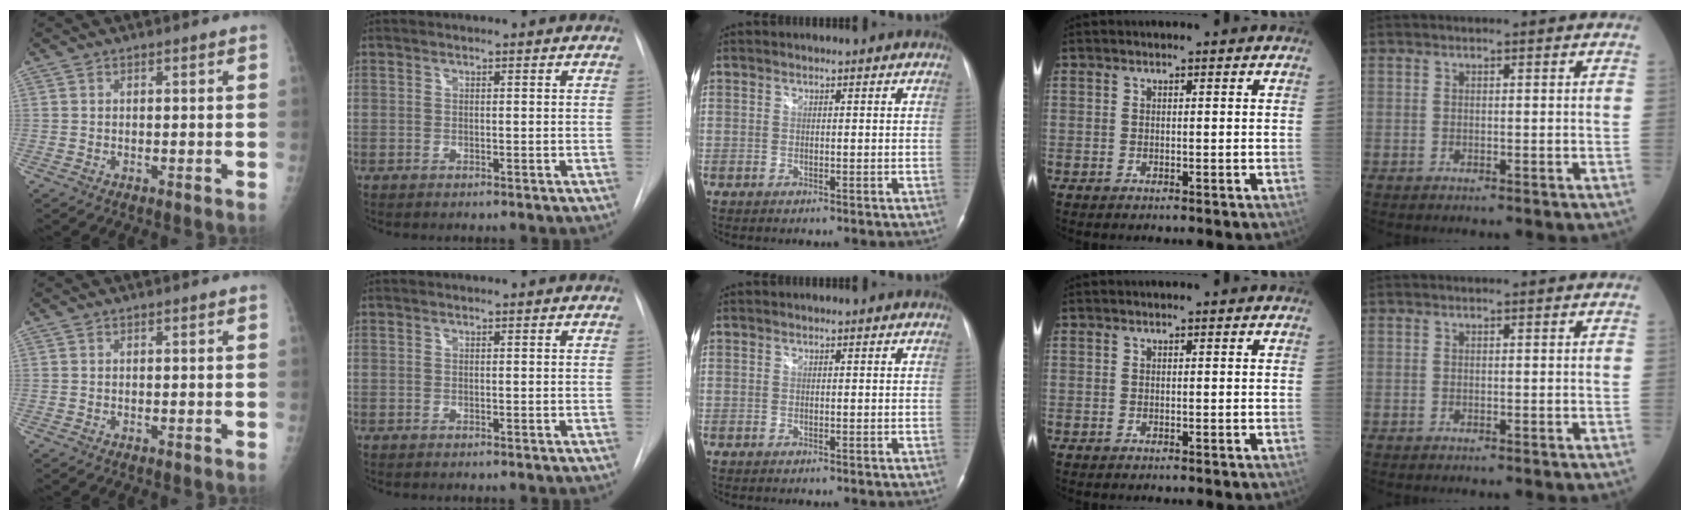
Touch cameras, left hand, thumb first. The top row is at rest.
{}